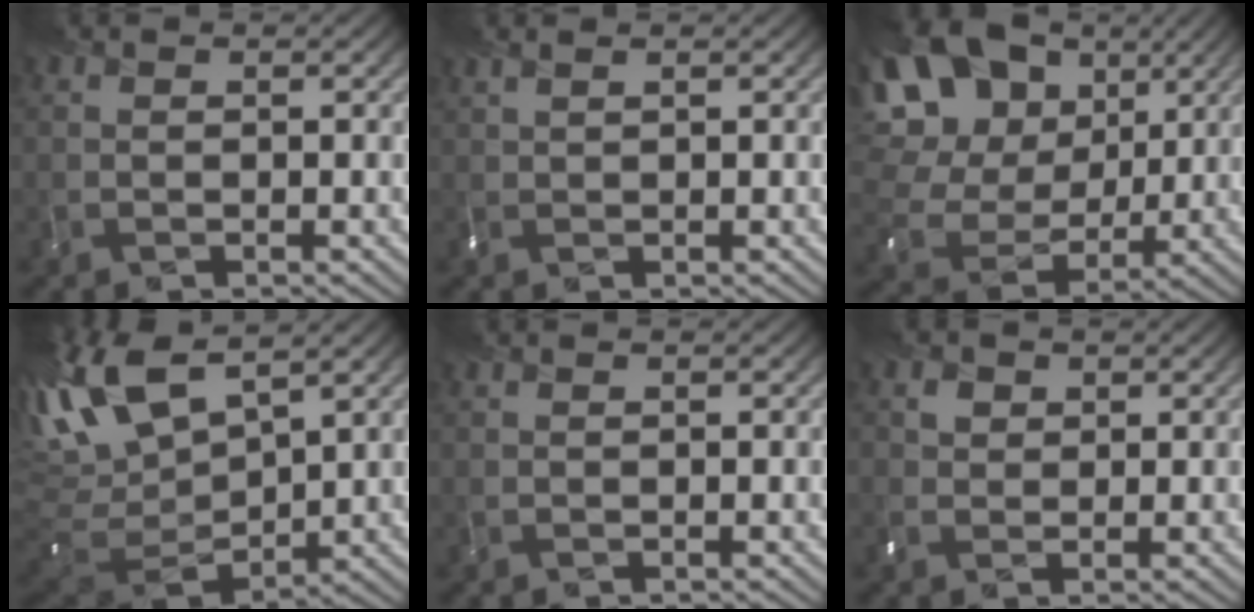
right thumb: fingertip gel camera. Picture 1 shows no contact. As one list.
[{"total": 1.4, "force": [1.1, 0.3, 0.8], "torque": [-0.017, 0.004, 0.019]}, {"total": 19.9, "force": [7.5, 14.7, 11.1], "torque": [-0.298, 0.057, 0.163]}, {"total": 14.9, "force": [5.5, 6.8, 12.0], "torque": [-0.276, 0.021, 0.098]}, {"total": 0.0}, {"total": 1.9, "force": [0.6, 1.7, 0.5], "torque": [-0.015, -0.002, 0.011]}]